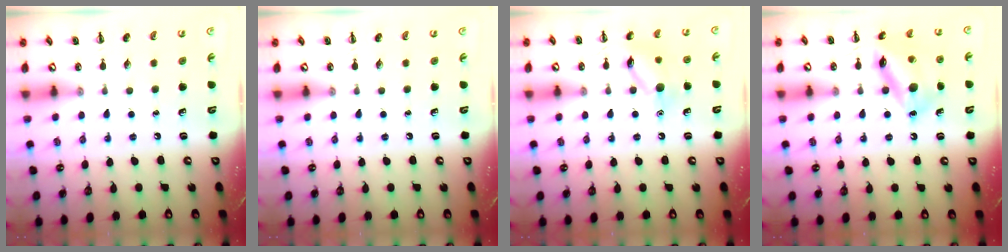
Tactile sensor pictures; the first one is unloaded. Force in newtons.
{"total": 0.0}
{"total": 11.4, "press": 11.4, "slide": 0.6}
{"total": 15.4, "press": 15.3, "slide": 1.5}